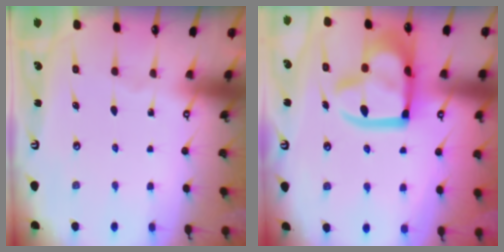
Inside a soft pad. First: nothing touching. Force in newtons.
{"total": 20.0, "press": 19.9, "slide": 2.2}